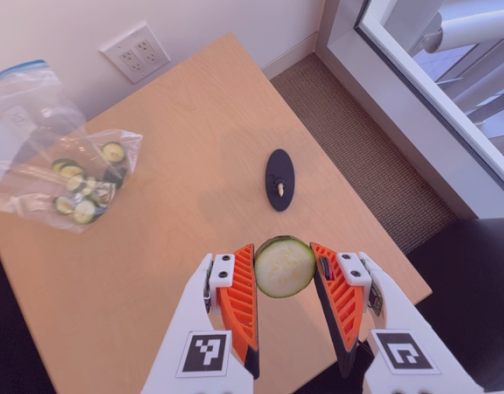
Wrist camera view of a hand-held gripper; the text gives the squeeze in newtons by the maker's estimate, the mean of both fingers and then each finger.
{"total": 8.9, "left": 9.1, "right": 8.6}